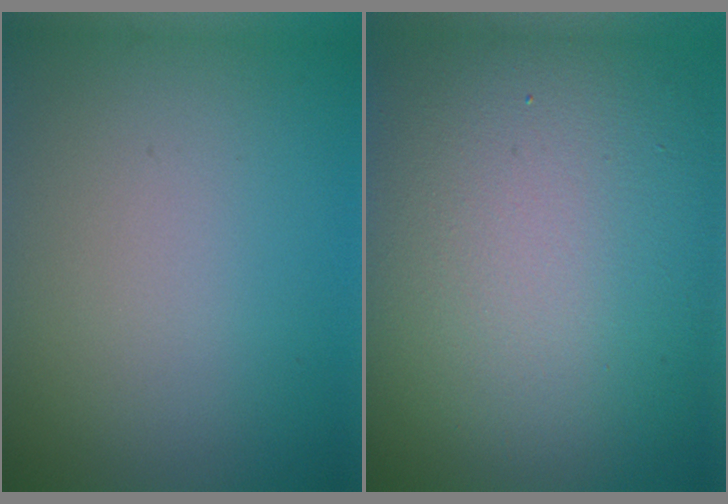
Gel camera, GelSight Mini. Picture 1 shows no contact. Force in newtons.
{"total": 15.8, "press": 15.8, "slide": 1.1}